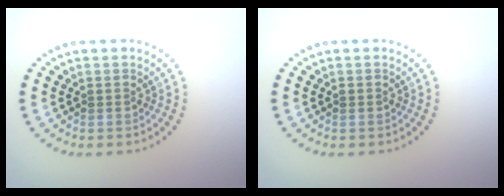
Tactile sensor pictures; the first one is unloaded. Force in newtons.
{"total": 0.6, "press": 0.6, "slide": 0.0}